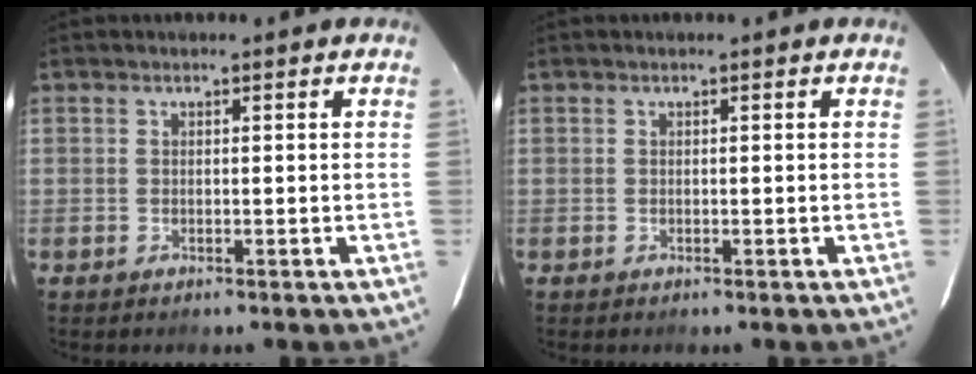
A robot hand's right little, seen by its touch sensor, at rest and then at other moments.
{"total": 0.0}